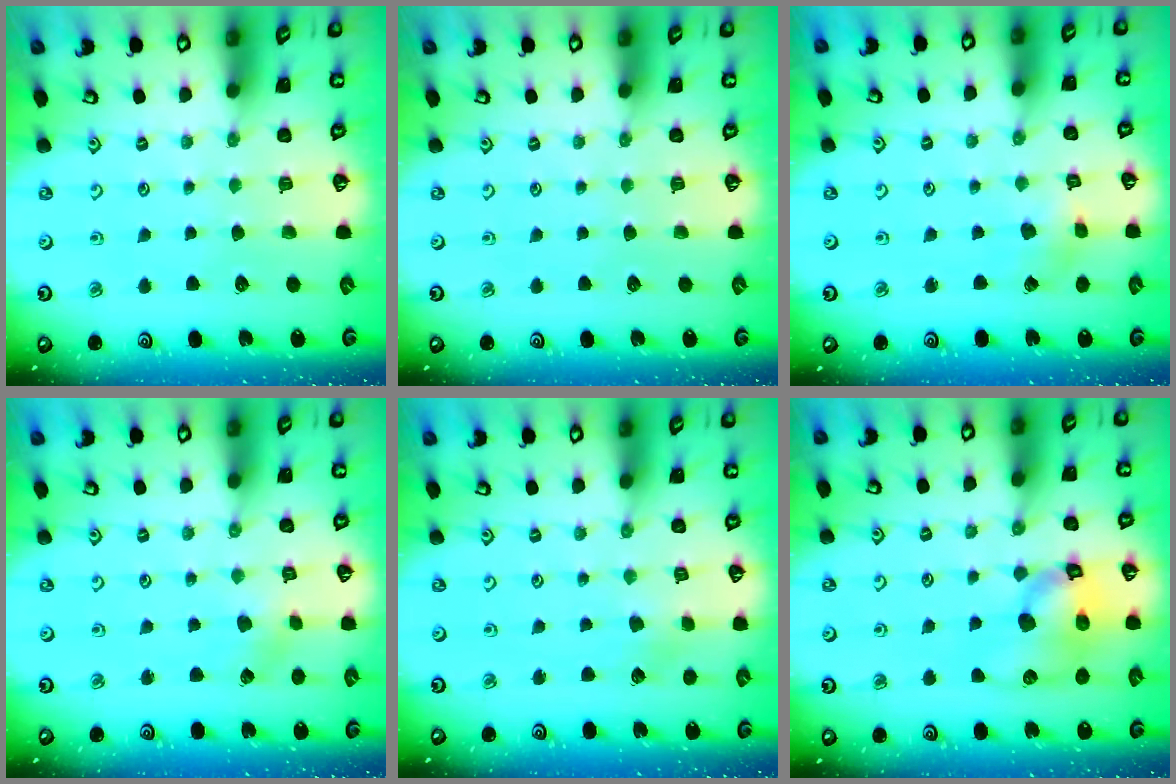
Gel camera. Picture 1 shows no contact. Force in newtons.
{"total": 0.0}
{"total": 2.0, "press": 2.0, "slide": 0.3}
{"total": 2.0, "press": 1.9, "slide": 0.6}
{"total": 1.6, "press": 1.6, "slide": 0.2}
{"total": 13.0, "press": 12.8, "slide": 2.0}